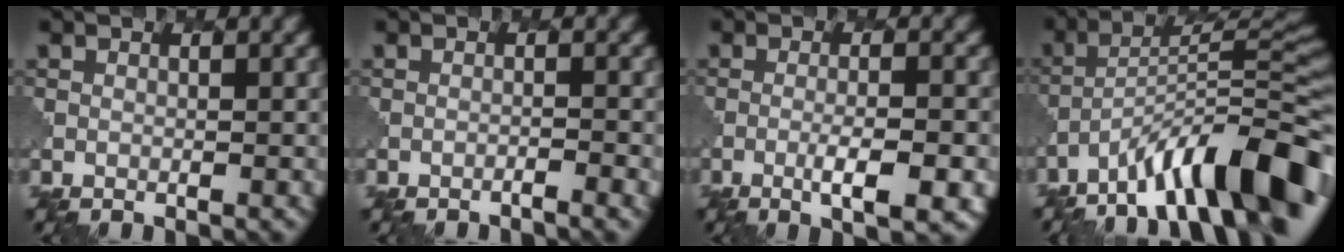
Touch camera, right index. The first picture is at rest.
{"total": 1.4, "force": [-0.9, 0.2, 1.1], "torque": [-0.007, 0.001, -0.022]}
{"total": 4.1, "force": [-1.3, 0.8, 3.8], "torque": [-0.060, 0.000, -0.019]}
{"total": 12.6, "force": [-8.2, 2.8, 9.2], "torque": [-0.129, 0.017, -0.139]}